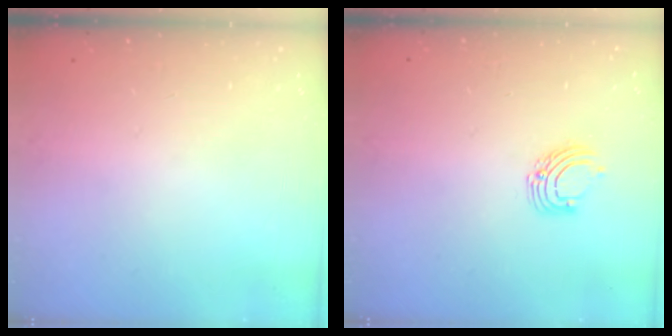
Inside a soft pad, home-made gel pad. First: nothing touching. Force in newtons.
{"total": 5.9, "press": 5.9, "slide": 0.6}